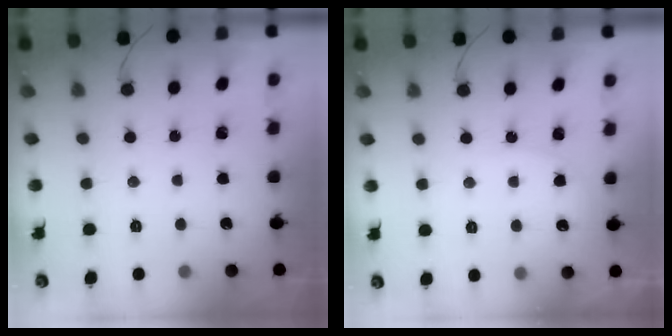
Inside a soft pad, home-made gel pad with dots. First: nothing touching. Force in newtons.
{"total": 2.8, "press": 2.8, "slide": 0.4}